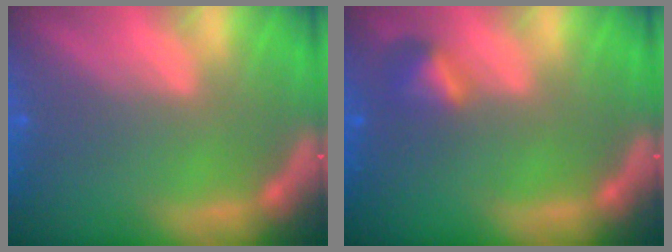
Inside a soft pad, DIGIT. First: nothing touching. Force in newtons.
{"total": 1.9}